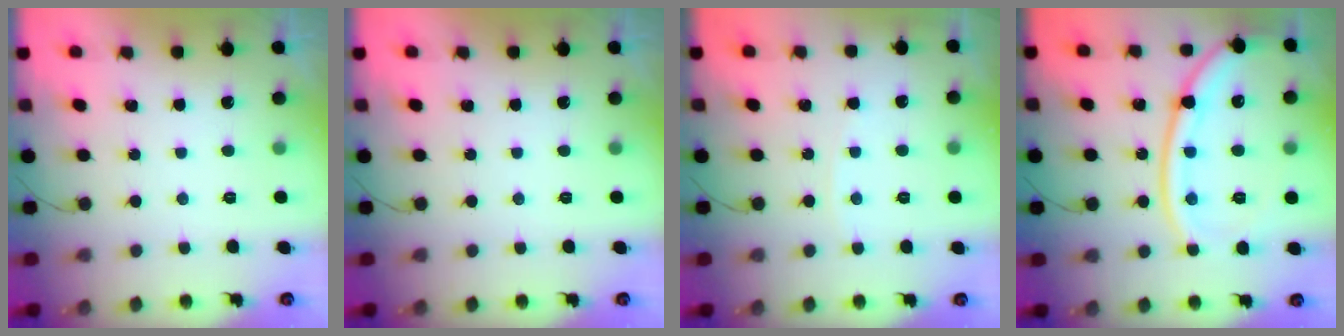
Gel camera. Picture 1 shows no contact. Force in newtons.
{"total": 0.0}
{"total": 2.6, "press": 2.6, "slide": 0.2}
{"total": 17.6, "press": 17.5, "slide": 2.0}